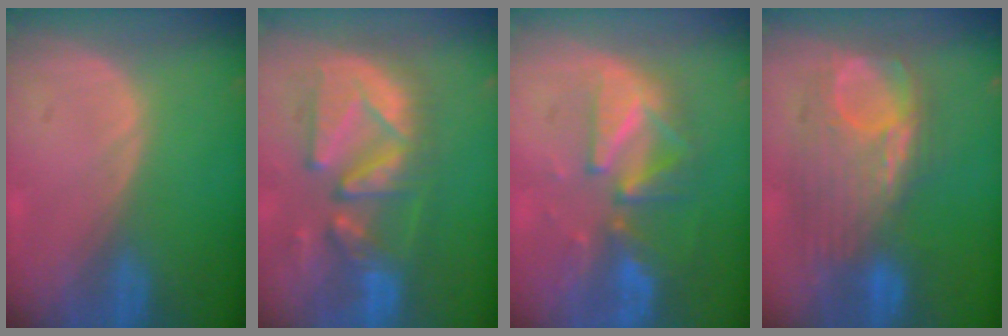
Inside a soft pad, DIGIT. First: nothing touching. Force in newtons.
{"total": 12.0, "press": 11.0, "slide": 4.8}
{"total": 9.8, "press": 8.7, "slide": 4.4}
{"total": 9.6, "press": 9.4, "slide": 2.1}